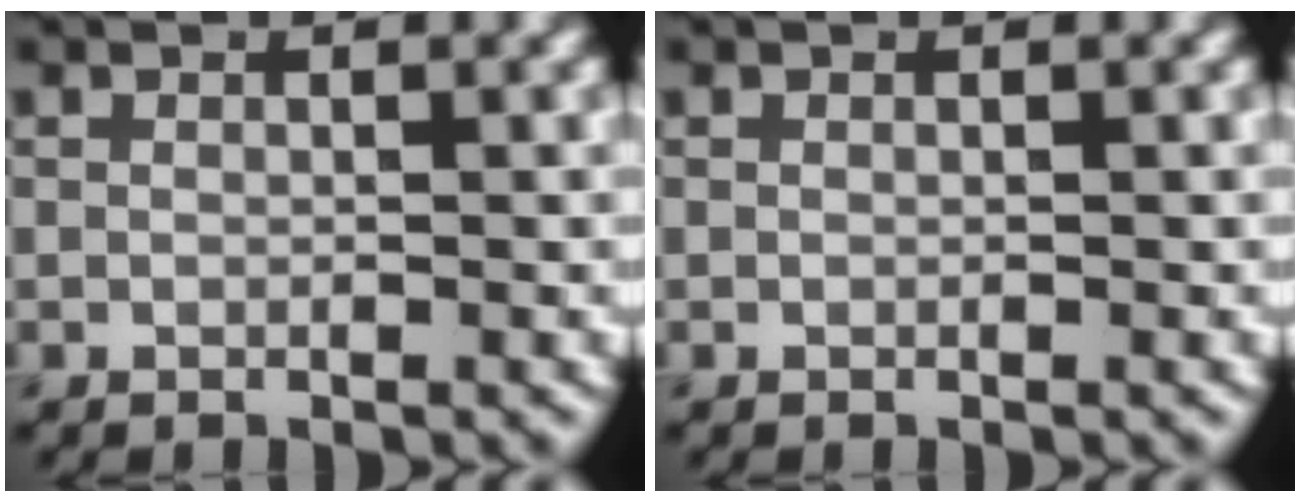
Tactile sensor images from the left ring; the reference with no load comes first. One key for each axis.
{"total": 0.0}